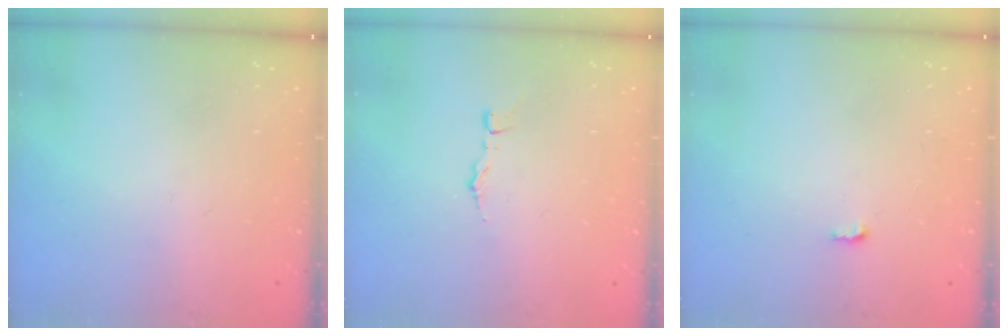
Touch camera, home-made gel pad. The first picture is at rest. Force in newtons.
{"total": 3.5, "press": 3.5, "slide": 0.3}
{"total": 3.2, "press": 3.2, "slide": 0.2}